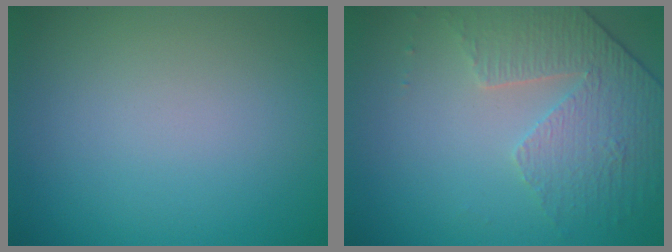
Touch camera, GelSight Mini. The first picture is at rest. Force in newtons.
{"total": 4.7, "press": 3.4, "slide": 3.2}